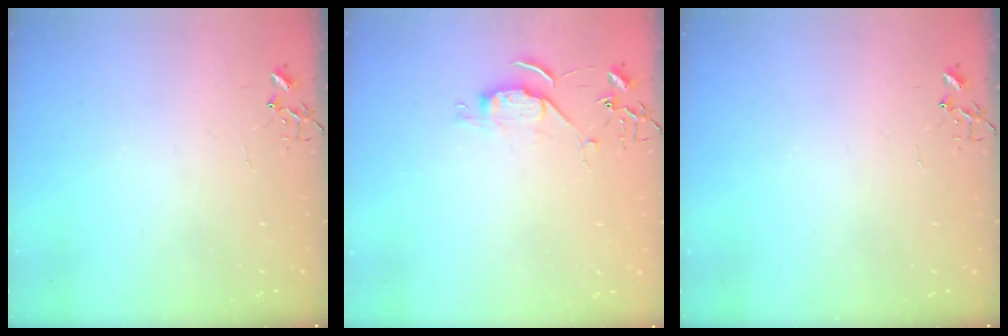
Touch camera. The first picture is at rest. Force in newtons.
{"total": 6.2, "press": 6.2, "slide": 0.8}
{"total": 0.0}